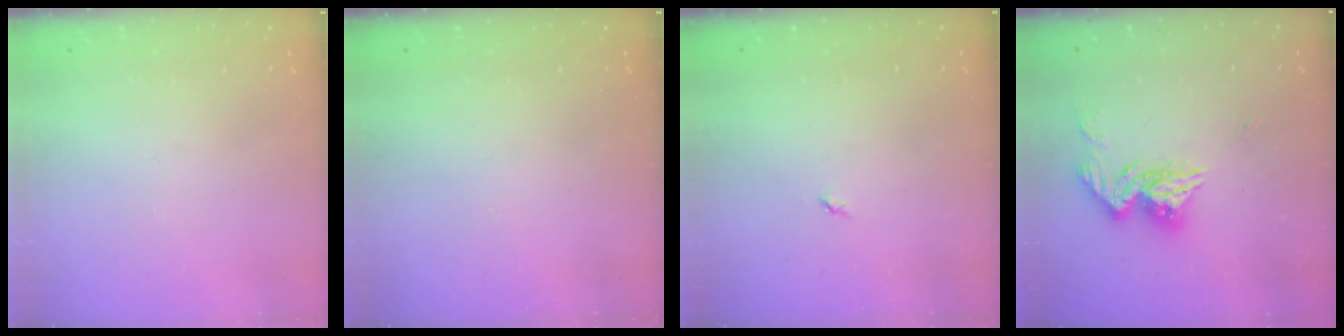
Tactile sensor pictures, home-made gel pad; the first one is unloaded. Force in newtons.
{"total": 0.0}
{"total": 2.8, "press": 2.8, "slide": 0.4}
{"total": 12.8, "press": 12.8, "slide": 1.1}